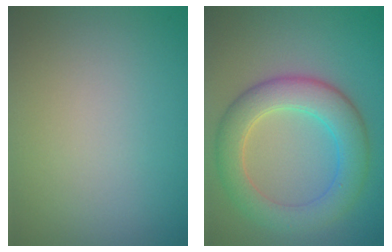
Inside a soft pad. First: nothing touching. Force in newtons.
{"total": 6.0, "press": 6.0, "slide": 0.1}